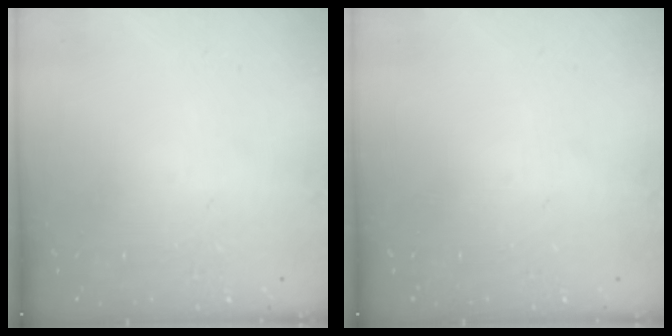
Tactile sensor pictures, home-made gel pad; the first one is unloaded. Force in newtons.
{"total": 0.0}